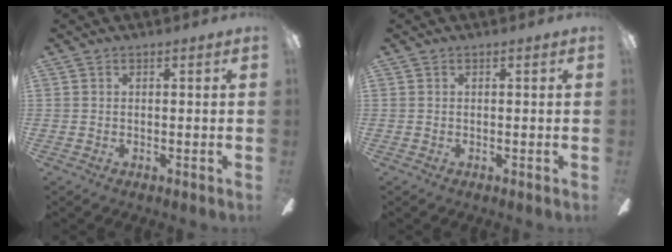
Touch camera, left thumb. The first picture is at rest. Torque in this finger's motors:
{"motor_torque": [0.00, 0.00, 0.08, 0.08, 0.00]}